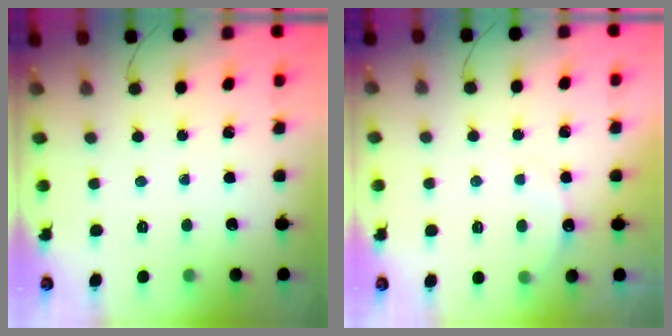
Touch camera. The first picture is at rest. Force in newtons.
{"total": 3.5, "press": 3.4, "slide": 1.0}